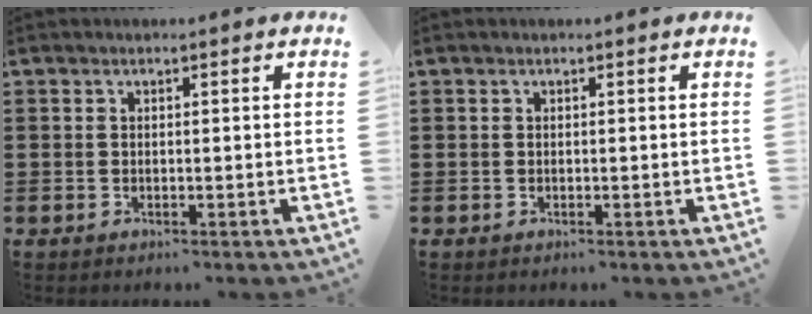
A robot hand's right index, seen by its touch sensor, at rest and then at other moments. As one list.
[{"total": 0.0}]